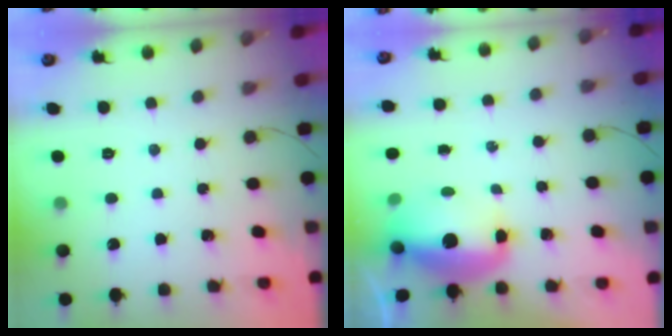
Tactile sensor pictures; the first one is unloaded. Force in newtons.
{"total": 11.4, "press": 11.1, "slide": 2.6}